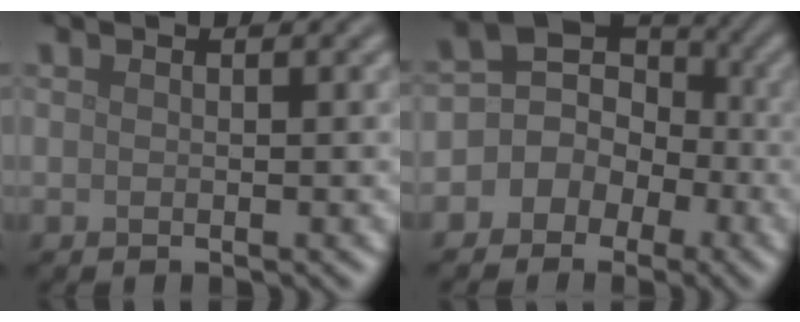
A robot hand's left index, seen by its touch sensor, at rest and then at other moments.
{"total": 7.1, "force": [-1.0, 6.5, 2.4], "torque": [-0.028, 0.038, -0.052]}